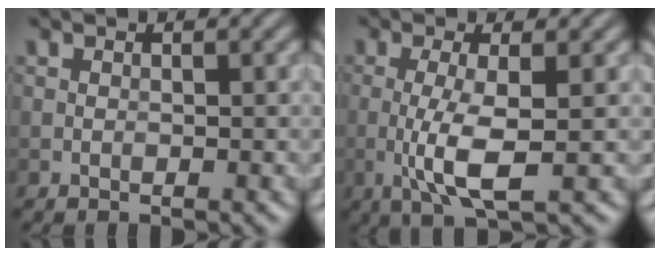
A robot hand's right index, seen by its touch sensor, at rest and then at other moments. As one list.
[{"total": 4.5, "force": [-0.7, 0.9, 4.4], "torque": [-0.087, -0.006, -0.016]}]